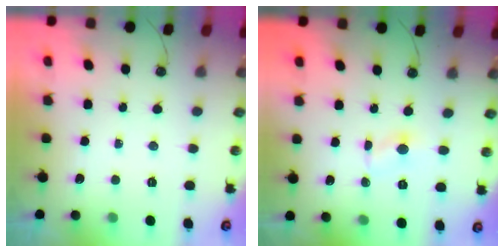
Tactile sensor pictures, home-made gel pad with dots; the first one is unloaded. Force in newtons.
{"total": 2.1, "press": 2.1, "slide": 0.2}